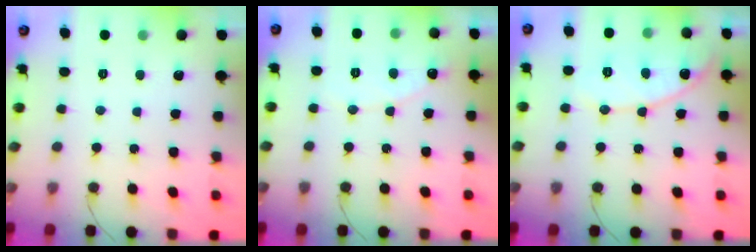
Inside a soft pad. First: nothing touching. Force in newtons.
{"total": 4.5, "press": 4.5, "slide": 0.4}
{"total": 10.1, "press": 10.1, "slide": 0.8}